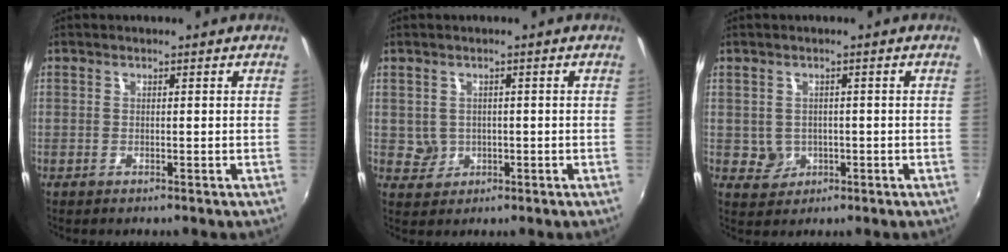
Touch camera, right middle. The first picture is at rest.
{"total": 2.9, "force": [0.1, 2.8, 0.6], "torque": [-0.008, 0.003, 0.006]}
{"total": 3.3, "force": [-0.3, 3.2, 0.8], "torque": [-0.017, 0.003, 0.004]}